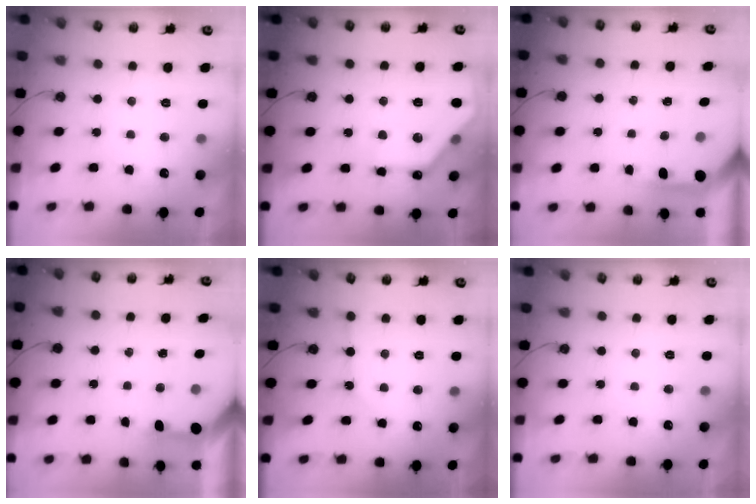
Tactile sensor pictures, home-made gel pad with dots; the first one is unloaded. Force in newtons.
{"total": 13.9, "press": 13.8, "slide": 0.7}
{"total": 3.9, "press": 3.8, "slide": 0.3}
{"total": 3.2, "press": 3.2, "slide": 0.3}
{"total": 4.1, "press": 4.1, "slide": 0.6}
{"total": 0.0}